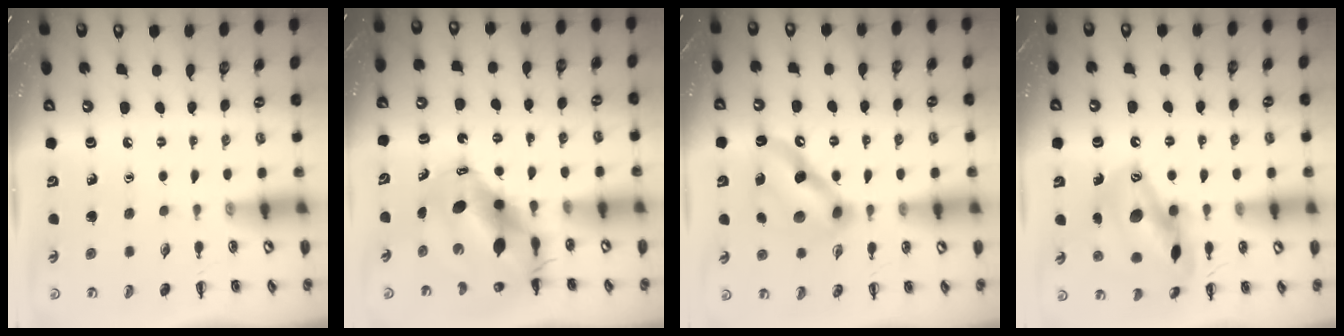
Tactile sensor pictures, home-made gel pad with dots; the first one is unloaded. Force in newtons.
{"total": 13.0, "press": 12.5, "slide": 3.4}
{"total": 12.6, "press": 12.5, "slide": 1.3}
{"total": 17.2, "press": 17.0, "slide": 2.3}